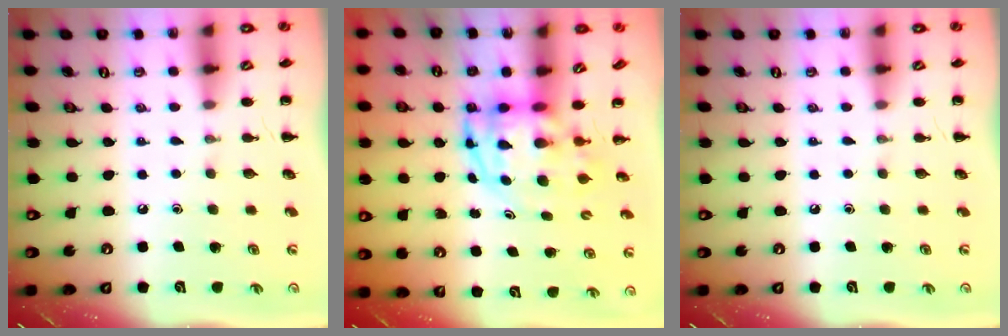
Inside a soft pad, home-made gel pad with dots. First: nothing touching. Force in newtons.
{"total": 4.6, "press": 4.5, "slide": 0.9}
{"total": 0.0}